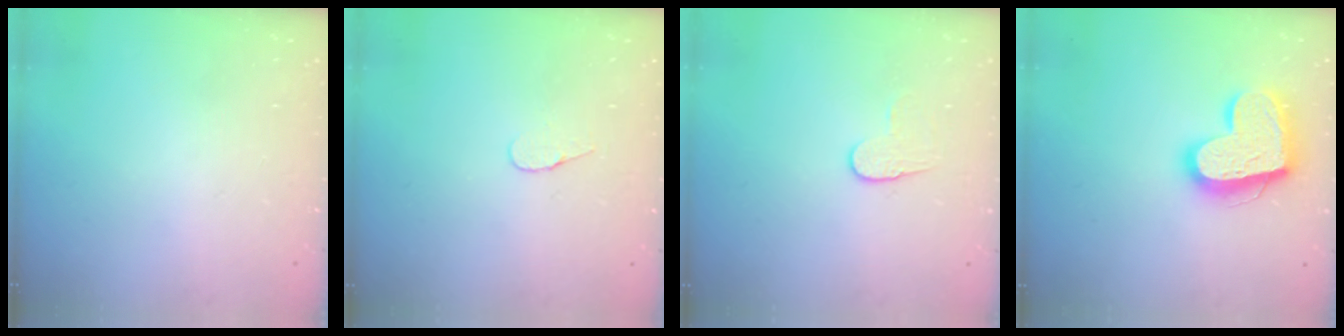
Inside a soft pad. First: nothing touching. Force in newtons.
{"total": 4.0, "press": 4.0, "slide": 0.4}
{"total": 6.1, "press": 6.1, "slide": 0.5}
{"total": 17.5, "press": 17.4, "slide": 1.6}